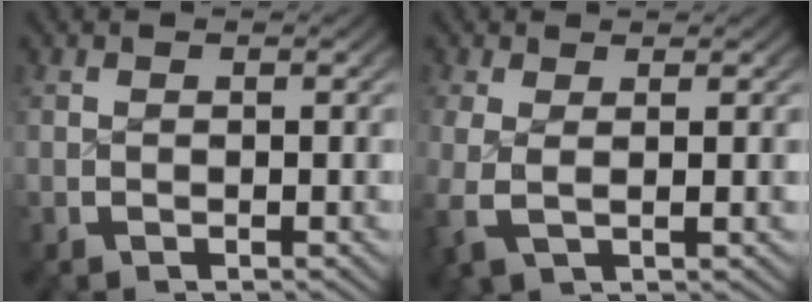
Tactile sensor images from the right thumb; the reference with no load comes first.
{"total": 3.0, "force": [0.3, 1.3, 2.7], "torque": [-0.075, -0.013, 0.016]}